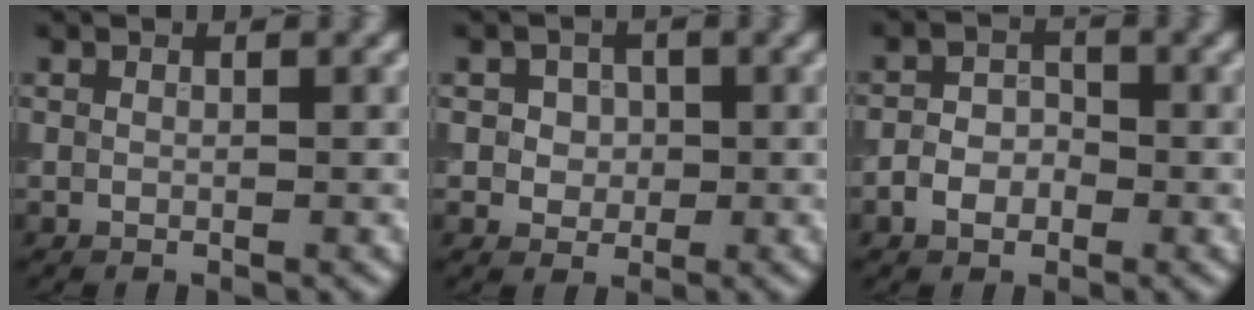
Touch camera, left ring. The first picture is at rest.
{"total": 2.6, "force": [0.5, 2.3, 1.3], "torque": [-0.022, 0.004, 0.006]}
{"total": 2.8, "force": [-1.4, 1.9, 1.5], "torque": [-0.020, 0.005, -0.032]}